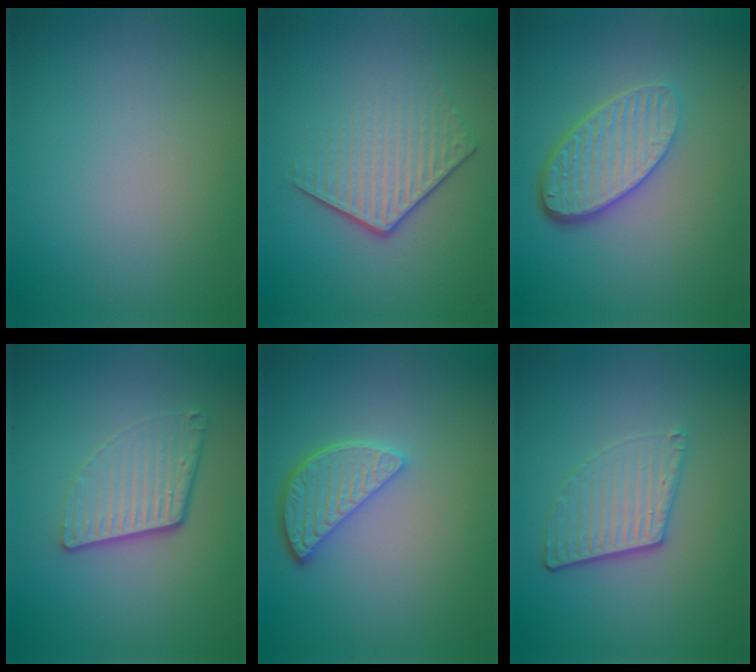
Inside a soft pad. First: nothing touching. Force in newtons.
{"total": 4.2, "press": 2.9, "slide": 3.1}
{"total": 5.2, "press": 3.7, "slide": 3.7}
{"total": 4.5, "press": 2.9, "slide": 3.4}
{"total": 3.5, "press": 2.9, "slide": 2.0}
{"total": 3.7, "press": 2.7, "slide": 2.5}